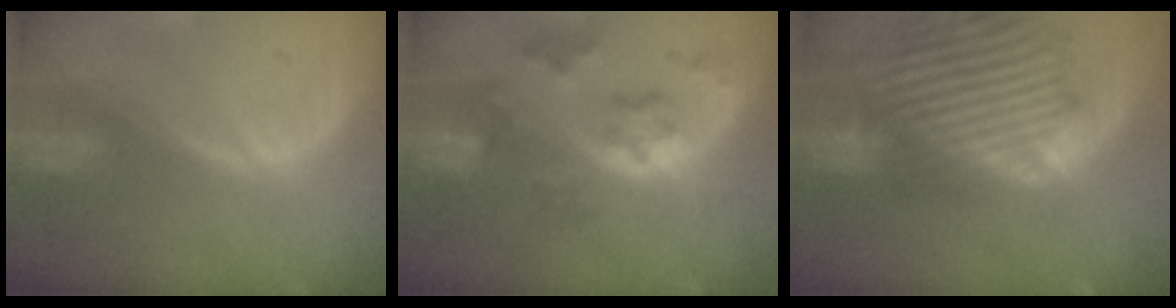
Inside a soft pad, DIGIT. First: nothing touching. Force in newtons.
{"total": 7.5, "press": 6.6, "slide": 3.6}
{"total": 14.5, "press": 12.4, "slide": 7.6}